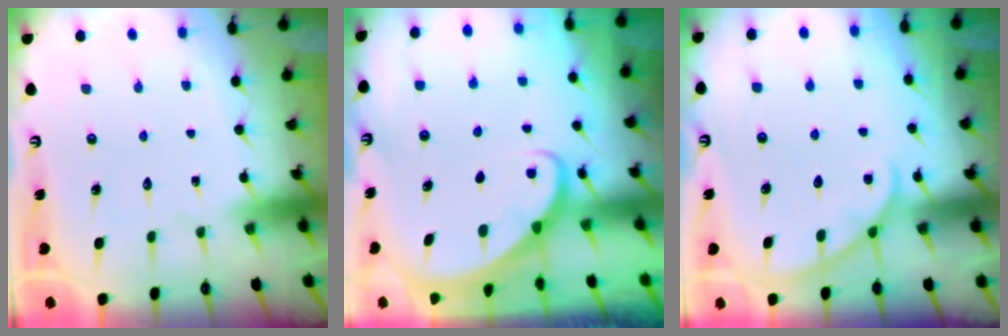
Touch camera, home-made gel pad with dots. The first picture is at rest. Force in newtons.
{"total": 1.8, "press": 1.7, "slide": 0.0}
{"total": 4.7, "press": 4.7, "slide": 0.4}